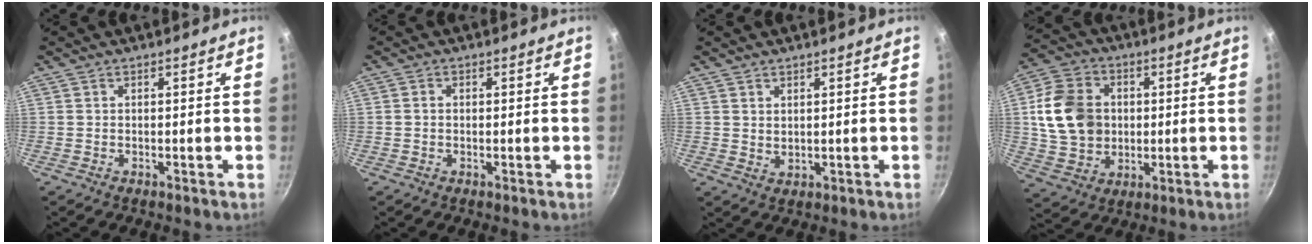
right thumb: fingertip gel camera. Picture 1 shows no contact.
{"total": 1.1, "force": [0.0, 0.9, 0.6], "torque": [-0.010, 0.005, -0.002]}
{"total": 1.9, "force": [1.3, 1.0, 1.0], "torque": [-0.014, -0.014, 0.024]}
{"total": 15.0, "force": [1.5, 12.1, 8.7], "torque": [-0.142, 0.006, 0.032]}